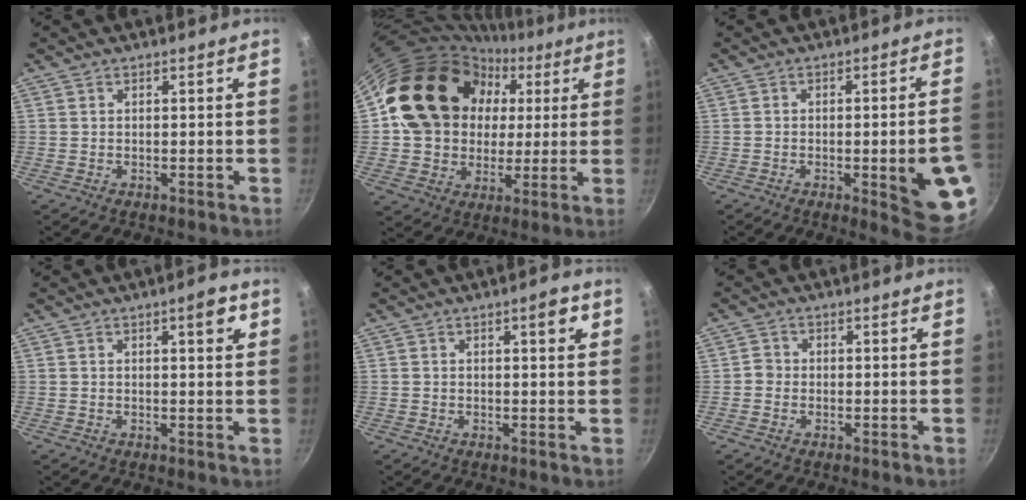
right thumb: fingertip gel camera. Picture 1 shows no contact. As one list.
[{"total": 22.0, "force": [4.0, 18.5, 11.2], "torque": [-0.167, 0.035, 0.076]}, {"total": 12.7, "force": [-3.0, 2.7, 12.0], "torque": [-0.127, 0.012, -0.032]}, {"total": 4.2, "force": [1.7, 1.3, 3.7], "torque": [-0.035, 0.001, 0.019]}, {"total": 3.6, "force": [1.4, 1.2, 3.1], "torque": [-0.029, 0.003, 0.015]}, {"total": 1.7, "force": [-0.6, 1.5, 0.5], "torque": [-0.001, 0.009, -0.016]}]